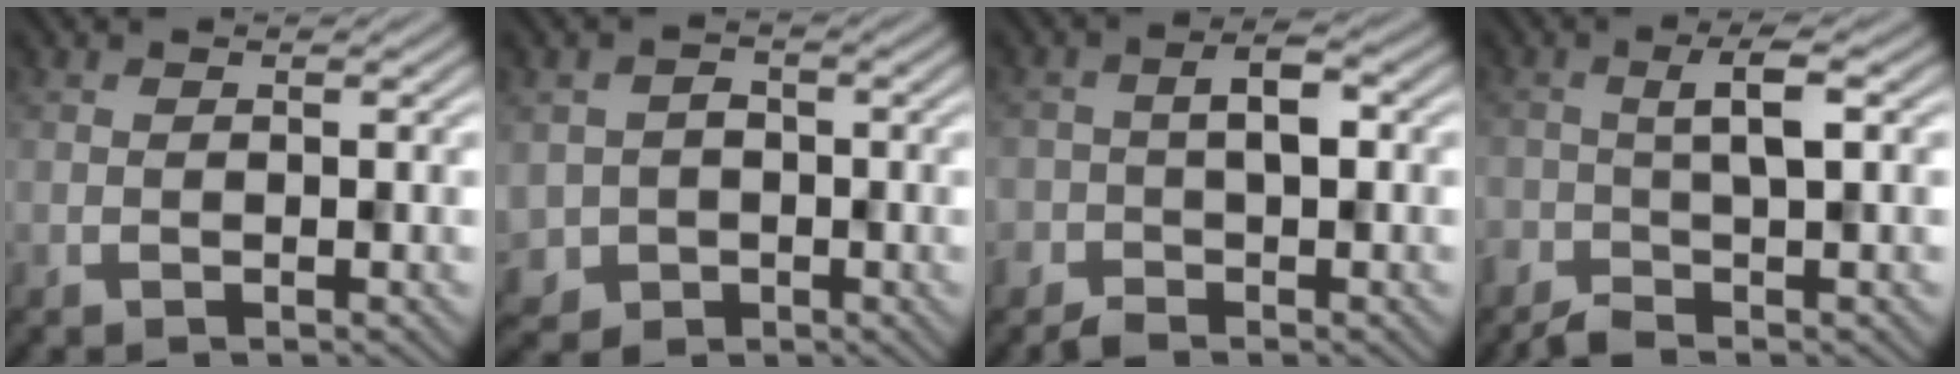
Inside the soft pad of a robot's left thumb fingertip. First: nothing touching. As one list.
[{"total": 4.3, "force": [-1.3, 3.9, 1.1], "torque": [-0.033, -0.014, -0.029]}, {"total": 3.5, "force": [-1.5, 2.2, 2.2], "torque": [-0.036, 0.006, -0.035]}, {"total": 2.7, "force": [-1.1, 0.1, 2.5], "torque": [-0.043, 0.008, -0.033]}]